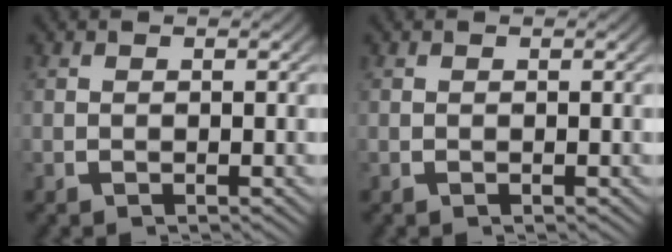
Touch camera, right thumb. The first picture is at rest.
{"total": 0.0}